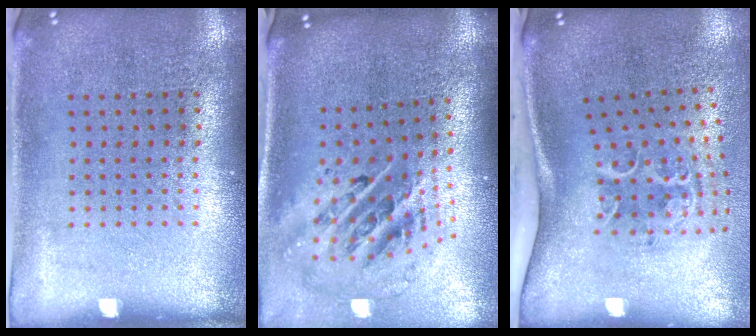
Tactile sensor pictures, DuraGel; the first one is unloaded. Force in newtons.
{"total": 2.5, "press": 1.7, "slide": 1.8}
{"total": 2.2, "press": 1.4, "slide": 1.8}